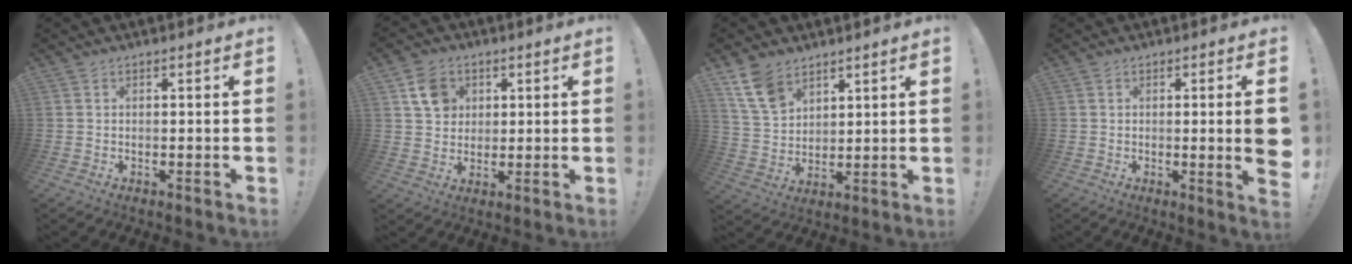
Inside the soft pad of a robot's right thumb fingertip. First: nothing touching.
{"total": 8.4, "force": [3.6, 7.1, 2.8], "torque": [-0.035, -0.011, 0.070]}
{"total": 10.7, "force": [7.2, 6.3, 4.9], "torque": [-0.101, -0.029, 0.144]}
{"total": 6.4, "force": [0.1, -0.2, 6.4], "torque": [-0.095, -0.010, 0.000]}